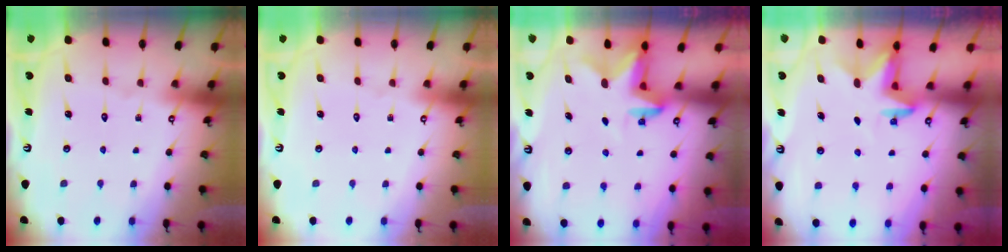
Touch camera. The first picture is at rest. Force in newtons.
{"total": 0.0}
{"total": 2.6, "press": 2.6, "slide": 0.5}
{"total": 2.9, "press": 2.8, "slide": 0.7}